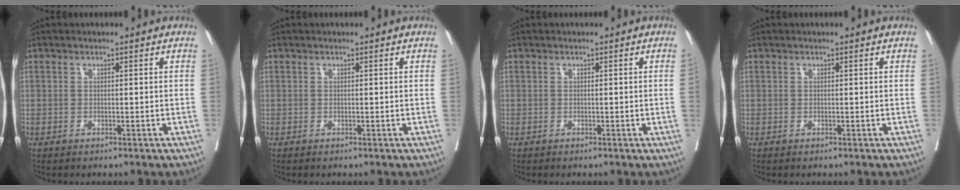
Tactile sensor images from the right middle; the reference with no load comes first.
{"total": 0.0}
{"total": 1.1, "force": [-0.1, -0.5, 1.0], "torque": [-0.011, 0.001, 0.001]}
{"total": 0.0}